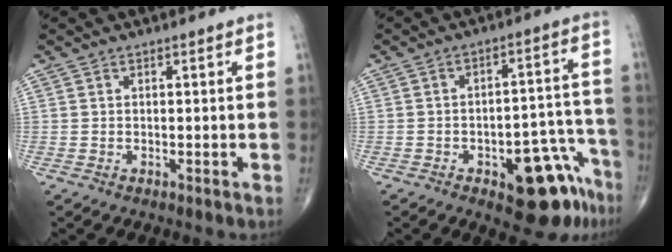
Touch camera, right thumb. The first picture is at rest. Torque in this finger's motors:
{"motor_torque": [4.31, 0.70, 0.63, -0.87, 0.03]}